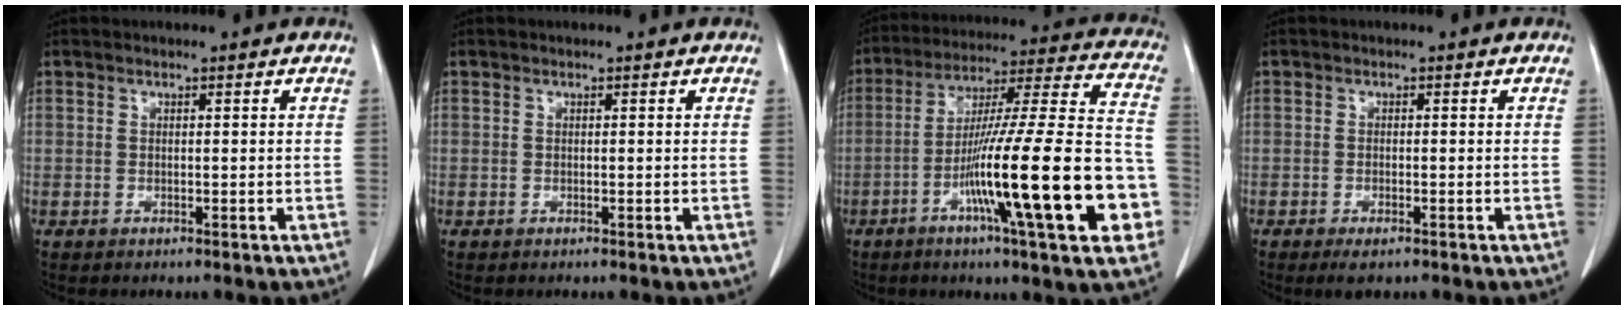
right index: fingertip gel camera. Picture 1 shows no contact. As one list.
[{"total": 0.0}, {"total": 25.5, "force": [-8.4, 1.4, 24.1], "torque": [-0.330, -0.007, -0.138]}, {"total": 2.4, "force": [-1.5, 0.8, 1.7], "torque": [-0.029, -0.004, -0.017]}]